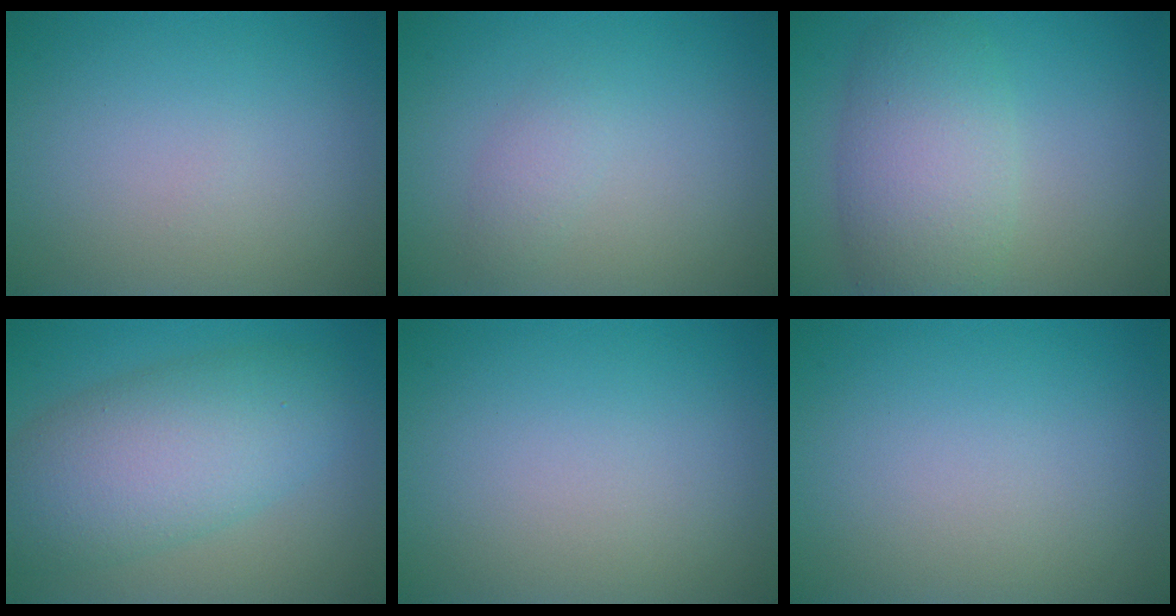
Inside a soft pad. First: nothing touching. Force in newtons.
{"total": 1.3, "press": 1.3, "slide": 0.0}
{"total": 6.5, "press": 6.5, "slide": 0.3}
{"total": 8.1, "press": 8.1, "slide": 0.3}
{"total": 0.0}
{"total": 0.0}